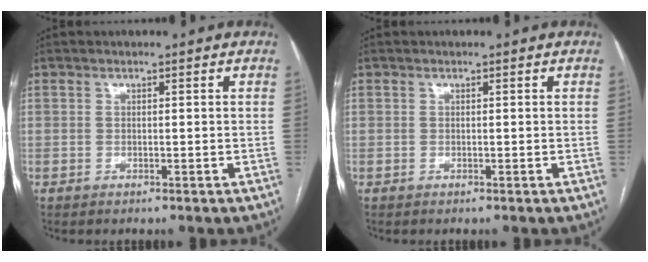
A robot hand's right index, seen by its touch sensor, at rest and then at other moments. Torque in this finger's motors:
{"motor_torque": [0.00, 0.00, 0.00, 0.00]}